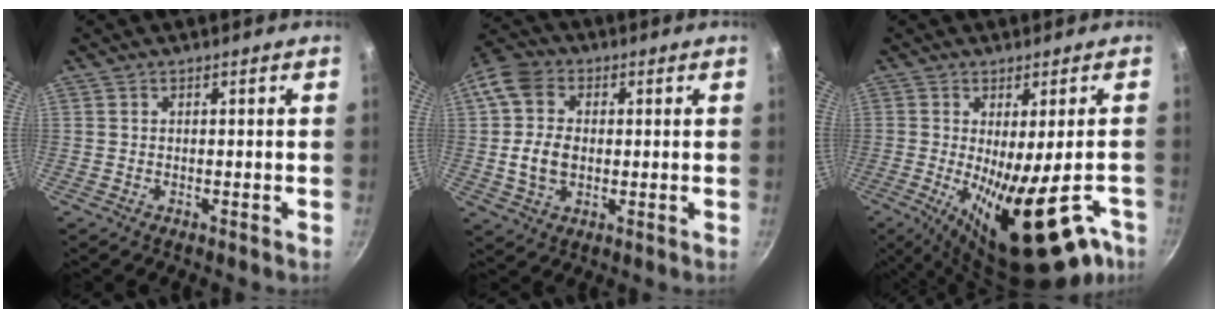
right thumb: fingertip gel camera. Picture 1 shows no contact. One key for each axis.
{"total": 11.0, "fx": 0.3, "fy": 8.3, "fz": 7.1, "tx": -0.125, "ty": 0.013, "tz": -0.004}
{"total": 21.8, "fx": -8.4, "fy": 7.4, "fz": 18.8, "tx": -0.250, "ty": -0.021, "tz": -0.101}